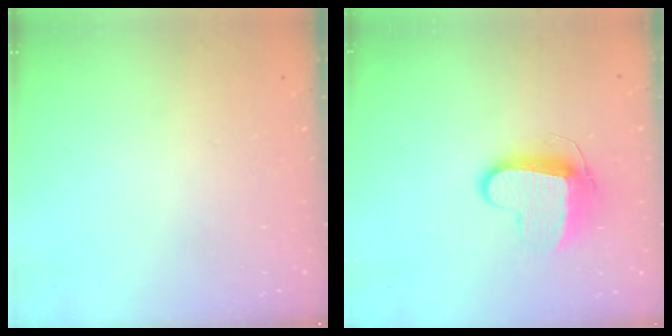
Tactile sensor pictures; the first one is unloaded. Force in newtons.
{"total": 11.2, "press": 11.2, "slide": 0.8}